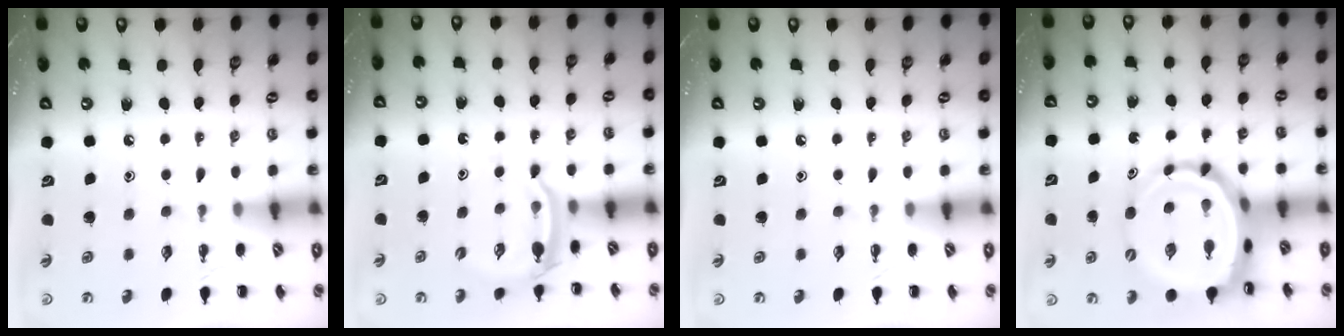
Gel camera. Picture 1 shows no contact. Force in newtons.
{"total": 4.0, "press": 3.9, "slide": 0.8}
{"total": 0.0}
{"total": 9.1, "press": 8.9, "slide": 1.9}